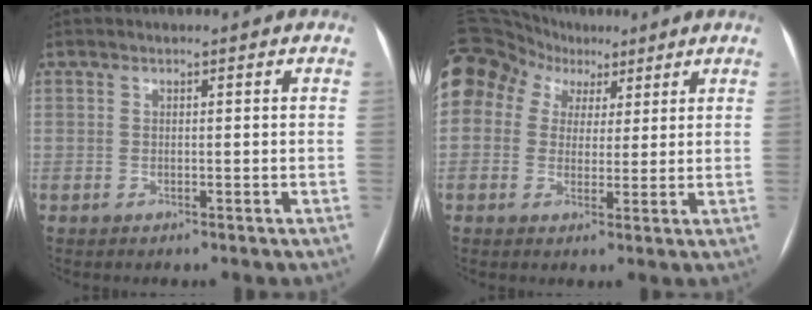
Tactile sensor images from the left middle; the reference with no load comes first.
{"total": 24.0, "force": [11.5, 18.6, 10.0], "torque": [-0.336, 0.112, 0.220]}